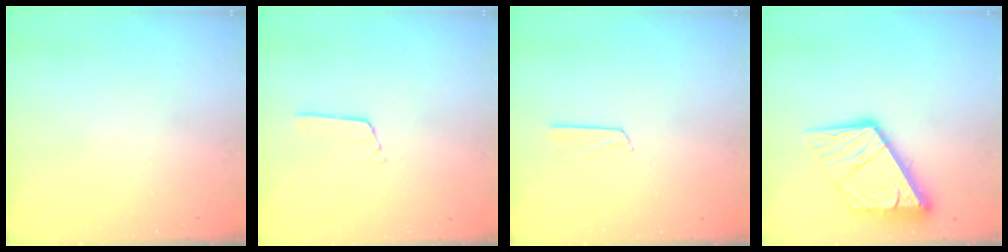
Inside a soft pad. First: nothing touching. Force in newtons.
{"total": 2.3, "press": 2.3, "slide": 0.3}
{"total": 3.1, "press": 3.1, "slide": 0.3}
{"total": 17.4, "press": 17.3, "slide": 1.9}